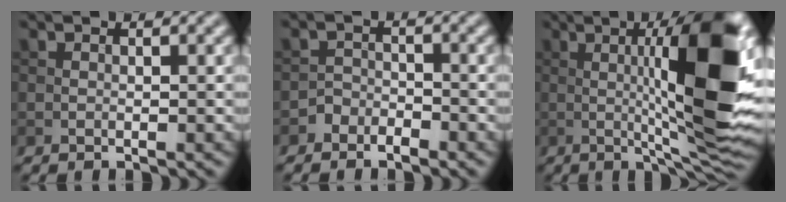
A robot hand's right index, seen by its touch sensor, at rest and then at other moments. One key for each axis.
{"total": 1.6, "fx": -1.2, "fy": 0.9, "fz": 0.2, "tx": 0.000, "ty": 0.008, "tz": -0.025}
{"total": 13.2, "fx": 1.3, "fy": 2.2, "fz": 12.9, "tx": -0.183, "ty": 0.001, "tz": 0.023}